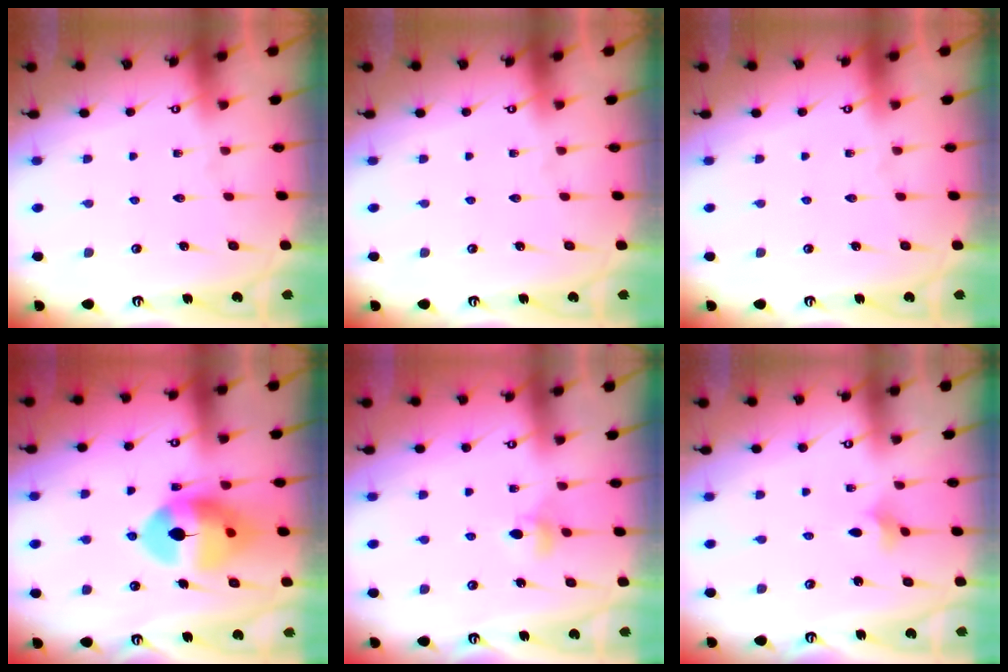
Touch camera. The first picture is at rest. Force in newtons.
{"total": 0.0}
{"total": 0.0}
{"total": 13.4, "press": 13.2, "slide": 1.8}
{"total": 4.0, "press": 4.0, "slide": 0.9}
{"total": 2.4, "press": 2.3, "slide": 0.4}